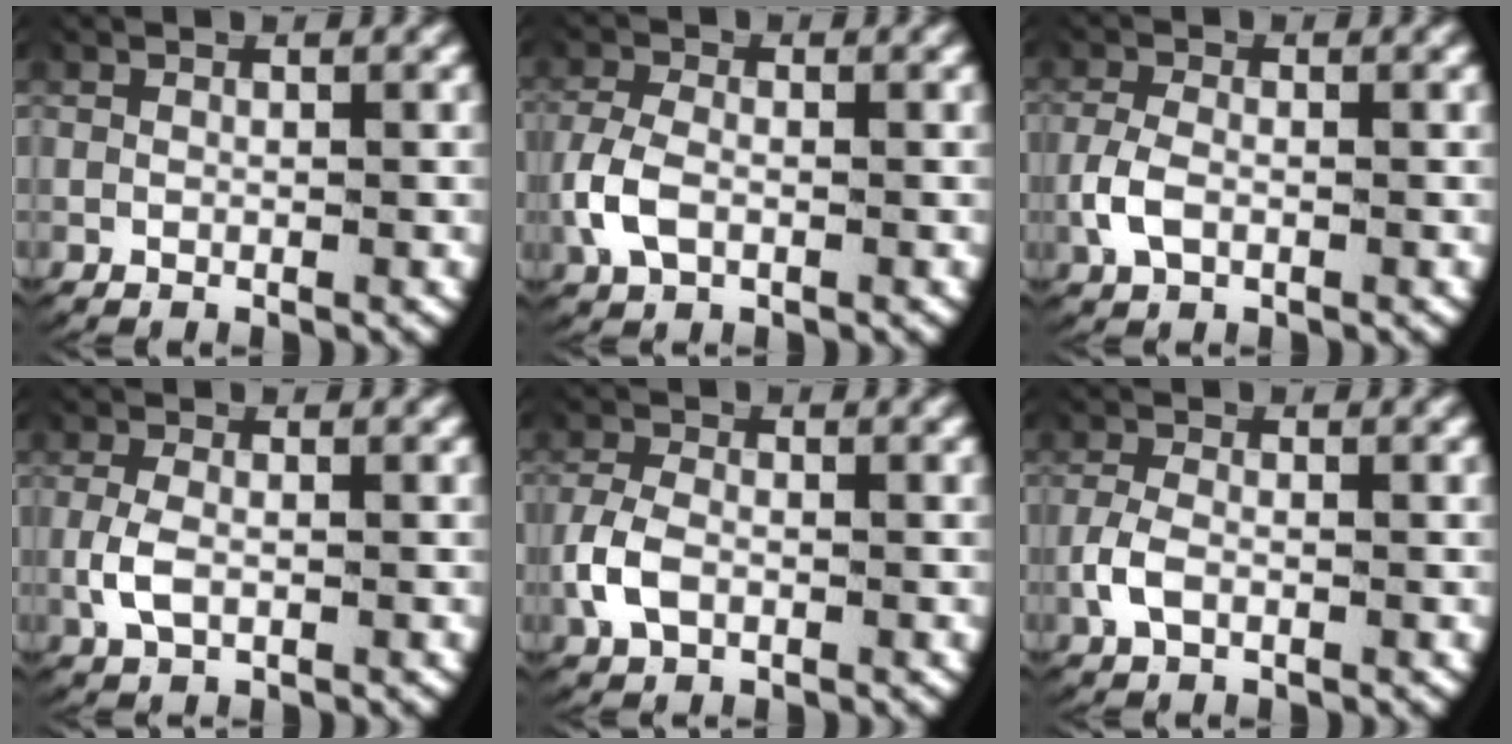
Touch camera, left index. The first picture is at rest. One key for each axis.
{"total": 3.3, "fx": -0.7, "fy": 2.3, "fz": 2.2, "tx": -0.070, "ty": -0.009, "tz": -0.007}
{"total": 2.5, "fx": -0.7, "fy": 1.6, "fz": 1.8, "tx": -0.055, "ty": -0.007, "tz": -0.008}
{"total": 2.3, "fx": -0.4, "fy": 1.3, "fz": 1.9, "tx": -0.057, "ty": -0.010, "tz": -0.001}
{"total": 3.0, "fx": -0.8, "fy": 2.2, "fz": 2.0, "tx": -0.059, "ty": -0.007, "tz": -0.009}
{"total": 2.2, "fx": -0.7, "fy": 1.3, "fz": 1.6, "tx": -0.048, "ty": -0.005, "tz": -0.010}